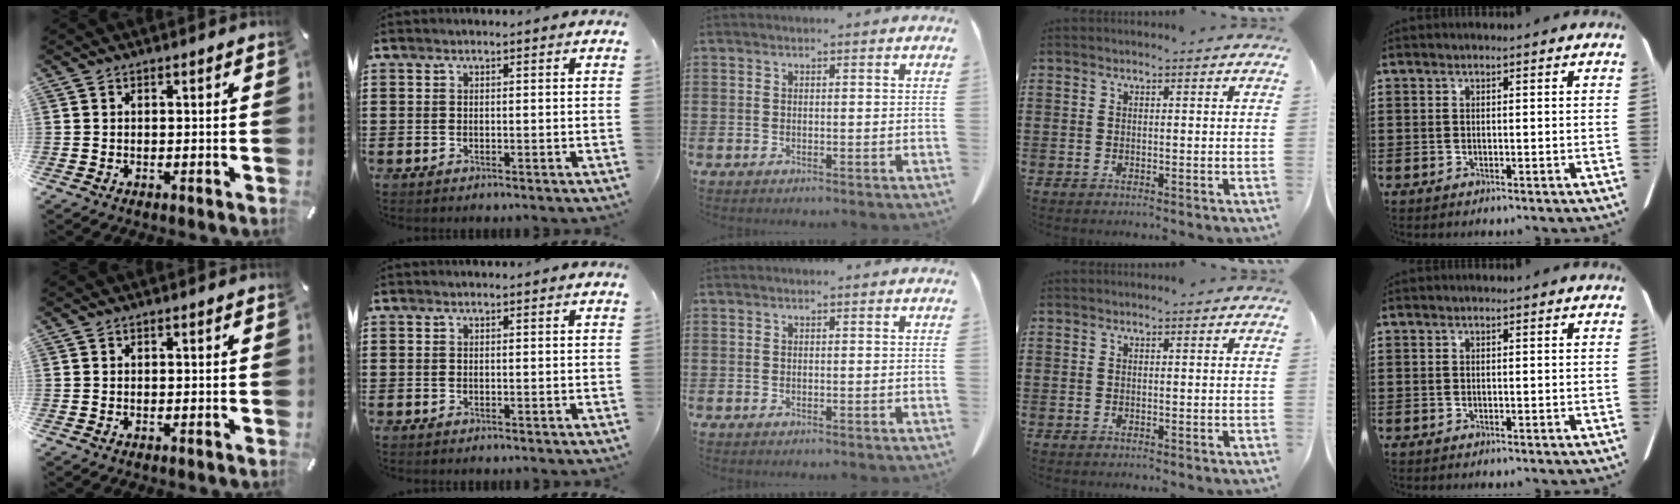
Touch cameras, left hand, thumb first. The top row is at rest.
{}